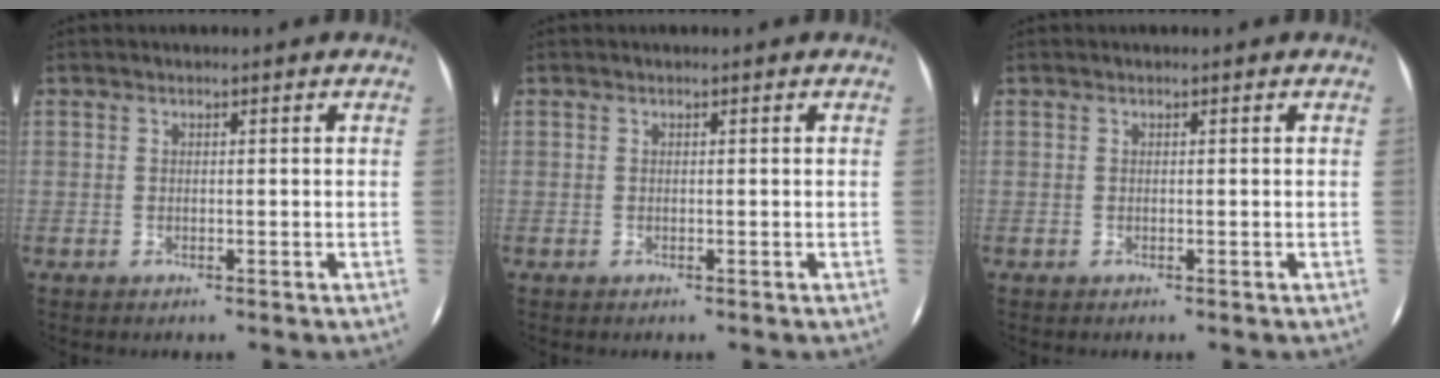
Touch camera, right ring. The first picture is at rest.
{"total": 0.0}
{"total": 0.0}